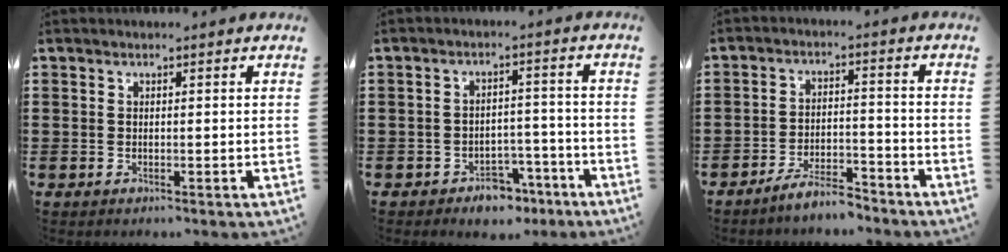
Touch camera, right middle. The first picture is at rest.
{"total": 4.3, "force": [-3.8, 1.8, 1.1], "torque": [-0.019, 0.014, -0.074]}
{"total": 5.4, "force": [-5.1, 0.7, 1.7], "torque": [-0.033, 0.006, -0.099]}